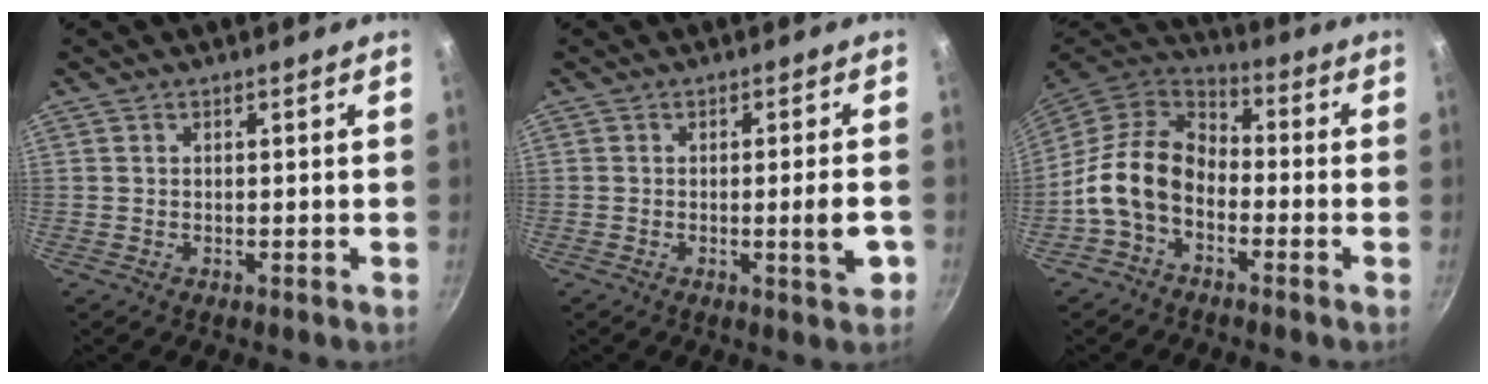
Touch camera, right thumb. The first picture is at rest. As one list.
[{"total": 4.9, "force": [-1.3, 0.6, 4.7], "torque": [-0.062, 0.005, -0.016]}, {"total": 13.1, "force": [-3.4, 9.0, 8.9], "torque": [-0.143, 0.042, -0.085]}]